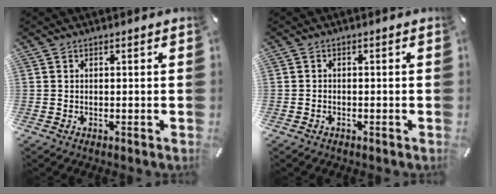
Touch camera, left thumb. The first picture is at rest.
{"total": 0.9, "force": [-0.6, 0.7, 0.2], "torque": [-0.007, 0.003, -0.014]}